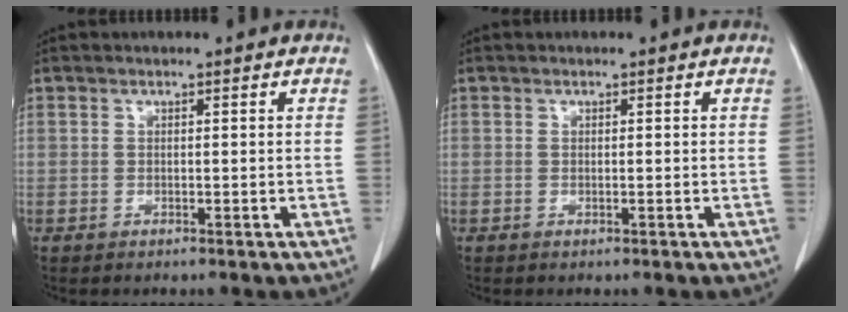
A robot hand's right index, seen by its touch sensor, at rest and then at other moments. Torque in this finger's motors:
{"motor_torque": [0.00, 0.00, 0.00, 0.00]}